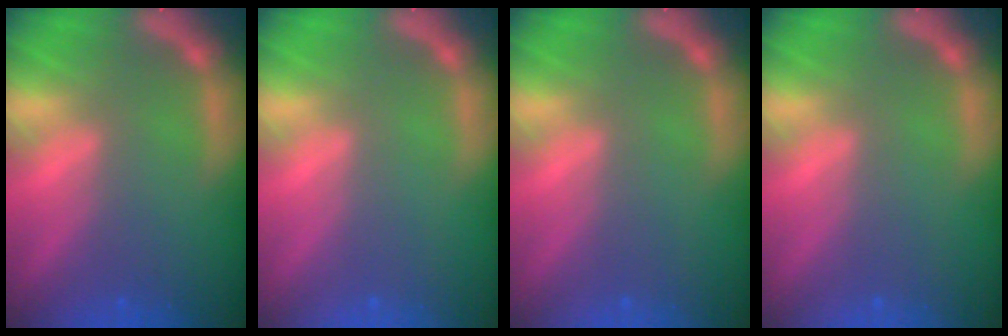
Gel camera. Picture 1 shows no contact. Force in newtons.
{"total": 0.0}
{"total": 0.0}
{"total": 0.0}